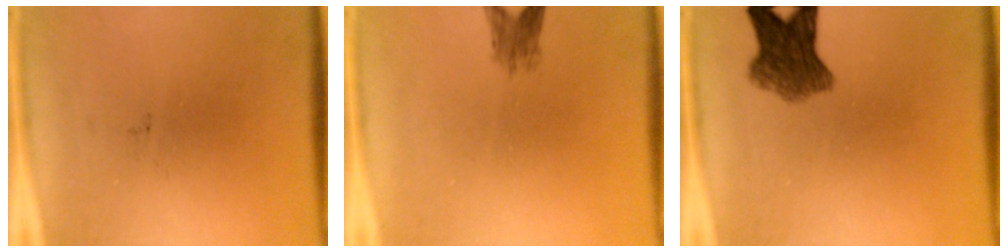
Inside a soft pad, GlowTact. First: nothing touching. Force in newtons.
{"total": 2.5}
{"total": 7.0}